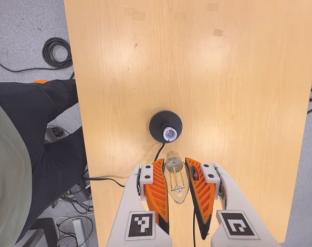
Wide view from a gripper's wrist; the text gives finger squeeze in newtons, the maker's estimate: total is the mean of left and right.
{"total": 23.8, "left": 25.8, "right": 21.7}